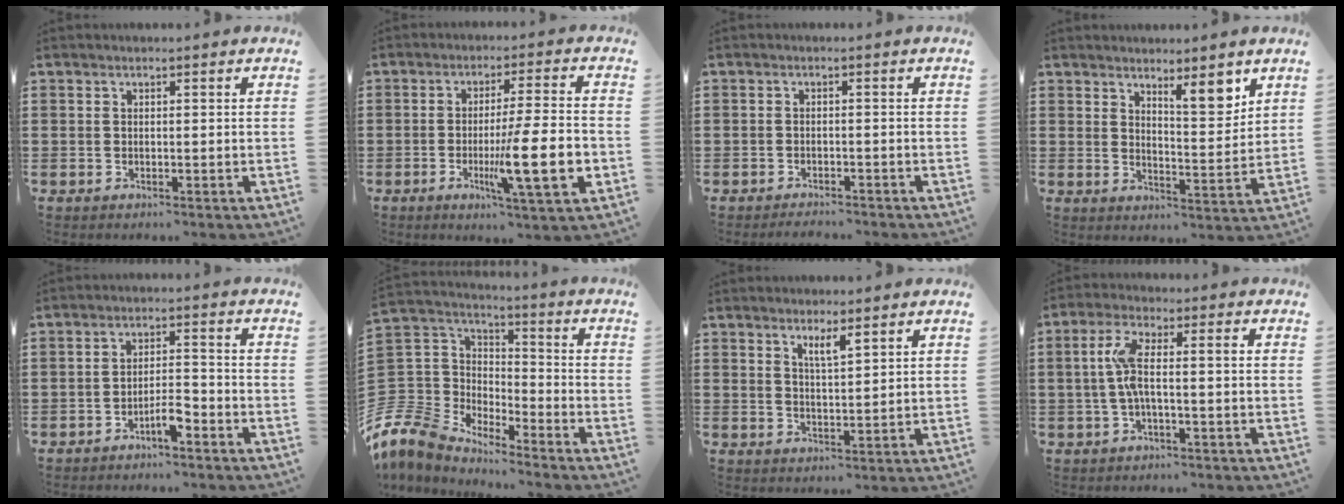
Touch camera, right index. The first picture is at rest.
{"total": 12.7, "force": [-3.0, 1.7, 12.2], "torque": [-0.194, -0.015, -0.053]}
{"total": 1.7, "force": [-1.7, 0.2, -0.1], "torque": [-0.002, 0.005, -0.039]}
{"total": 6.1, "force": [4.6, 1.7, 3.7], "torque": [-0.059, -0.016, 0.077]}
{"total": 3.9, "force": [-2.7, 0.9, 2.7], "torque": [-0.055, 0.006, -0.054]}
{"total": 7.6, "force": [-6.2, 4.3, 1.0], "torque": [-0.084, -0.016, -0.135]}
{"total": 2.8, "force": [2.0, 0.5, 2.0], "torque": [-0.034, -0.001, 0.032]}
{"total": 6.0, "force": [-0.3, 1.1, 5.8], "torque": [-0.122, 0.000, -0.014]}